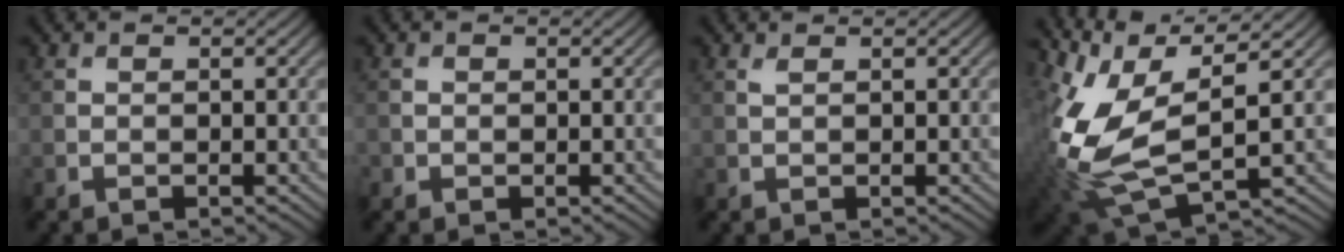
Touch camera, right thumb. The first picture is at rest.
{"total": 0.6, "force": [-0.1, 0.6, 0.1], "torque": [0.000, -0.004, -0.003]}
{"total": 0.7, "force": [0.4, 0.1, 0.5], "torque": [-0.013, 0.003, 0.009]}
{"total": 13.2, "force": [0.9, 6.3, 11.5], "torque": [-0.284, -0.017, 0.025]}